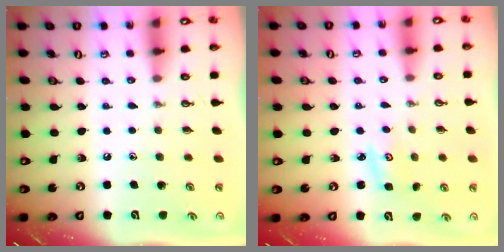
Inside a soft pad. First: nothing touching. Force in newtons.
{"total": 2.8, "press": 2.8, "slide": 0.3}